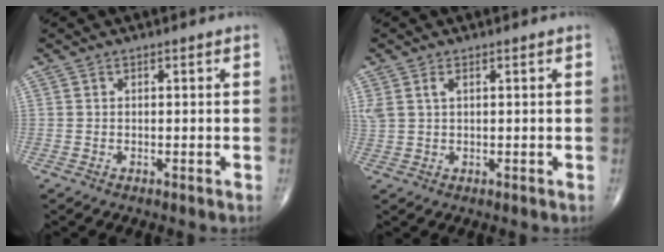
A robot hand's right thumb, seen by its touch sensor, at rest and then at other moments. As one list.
[{"total": 2.8, "force": [1.2, 1.5, 2.1], "torque": [-0.060, 0.012, 0.031]}]